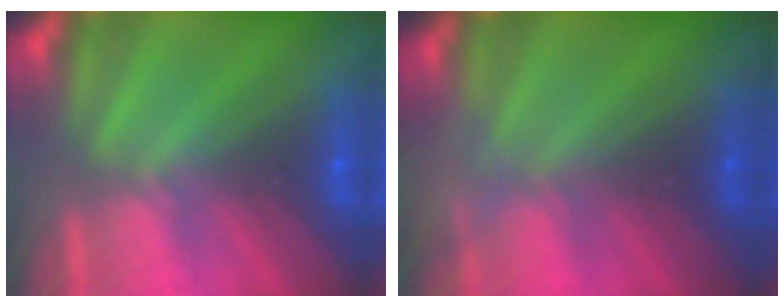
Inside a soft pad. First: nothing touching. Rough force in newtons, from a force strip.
{"total": 2.3}